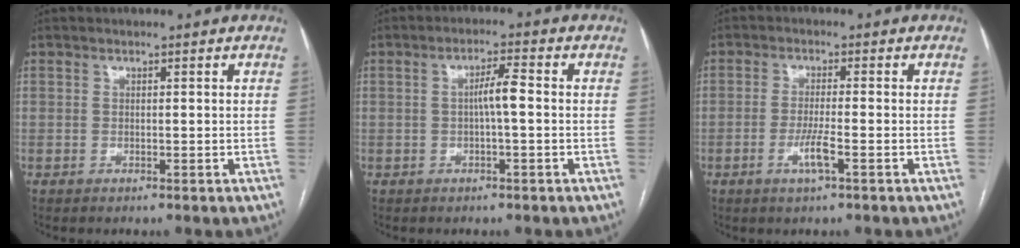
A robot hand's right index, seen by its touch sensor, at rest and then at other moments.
{"total": 3.5, "force": [-0.2, 0.2, 3.5], "torque": [-0.062, 0.006, -0.003]}
{"total": 3.8, "force": [-1.6, 0.0, 3.5], "torque": [-0.070, -0.007, -0.031]}